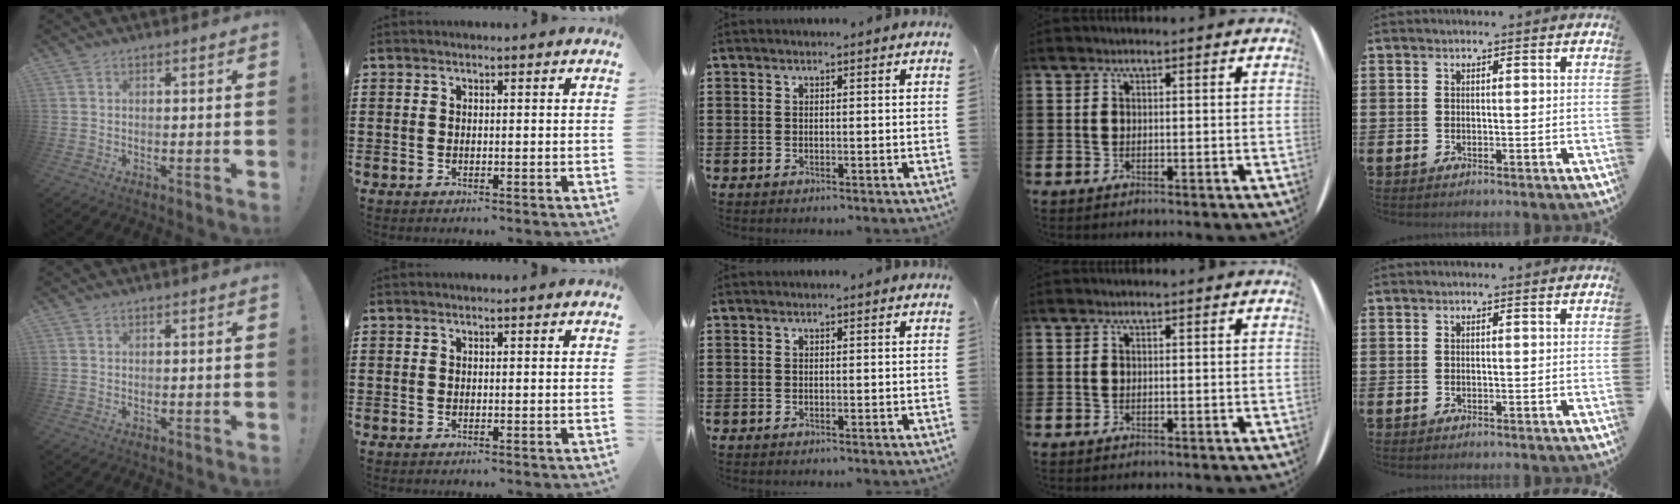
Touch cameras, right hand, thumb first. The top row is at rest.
{}